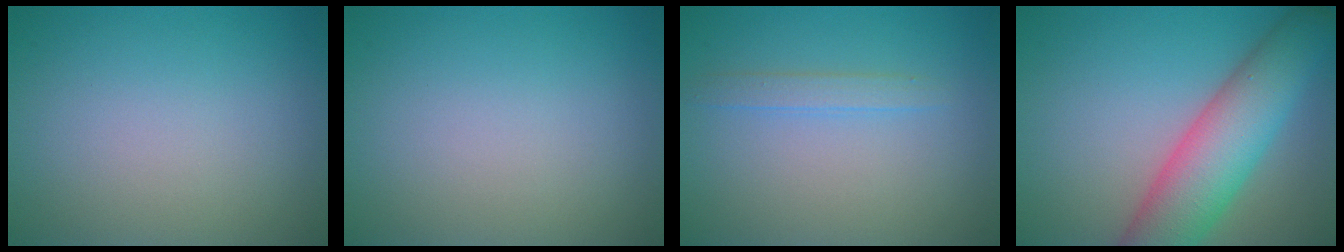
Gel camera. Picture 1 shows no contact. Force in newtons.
{"total": 0.0}
{"total": 1.4, "press": 1.4, "slide": 0.0}
{"total": 8.3, "press": 8.3, "slide": 0.5}